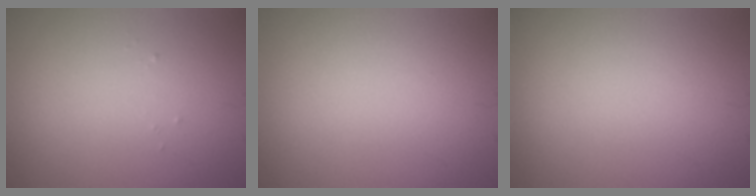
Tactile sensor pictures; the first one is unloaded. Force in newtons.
{"total": 0.0}
{"total": 0.0}